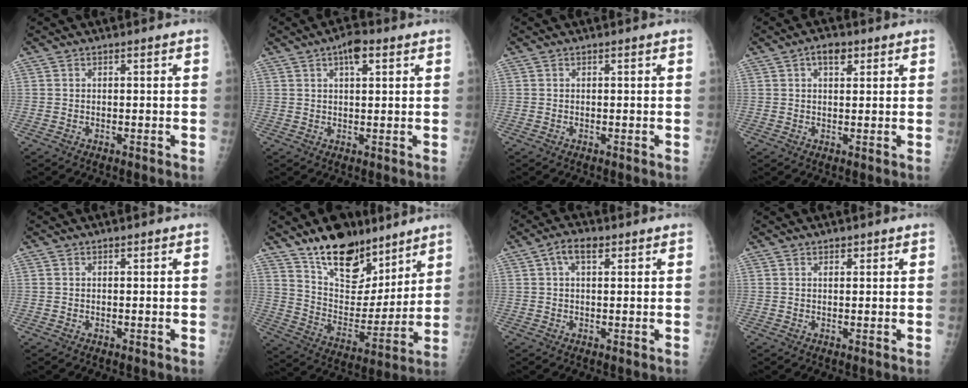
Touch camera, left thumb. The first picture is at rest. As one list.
[{"total": 4.4, "force": [2.1, 1.8, 3.4], "torque": [-0.044, -0.002, 0.030]}, {"total": 0.0}, {"total": 3.7, "force": [1.8, 2.1, 2.5], "torque": [-0.027, -0.002, 0.024]}, {"total": 0.0}, {"total": 18.9, "force": [13.6, 9.6, 9.0], "torque": [-0.090, -0.091, 0.230]}, {"total": 3.9, "force": [1.6, 2.0, 3.0], "torque": [-0.048, 0.007, 0.027]}, {"total": 1.1, "force": [0.8, 0.6, 0.5], "torque": [-0.001, -0.004, 0.009]}]